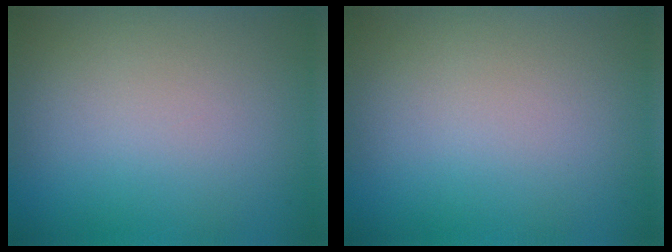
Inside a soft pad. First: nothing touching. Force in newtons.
{"total": 0.0}